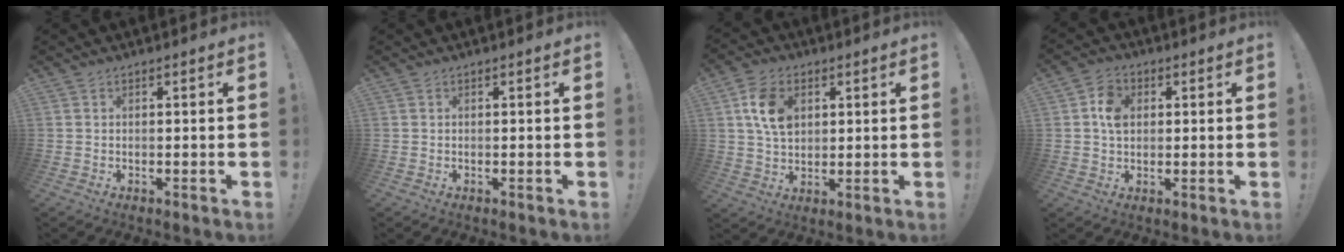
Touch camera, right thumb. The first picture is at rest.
{"total": 0.0}
{"total": 11.1, "force": [3.5, 7.8, 7.1], "torque": [-0.119, 0.006, 0.067]}
{"total": 6.7, "force": [1.2, 5.2, 4.1], "torque": [-0.062, 0.009, 0.022]}